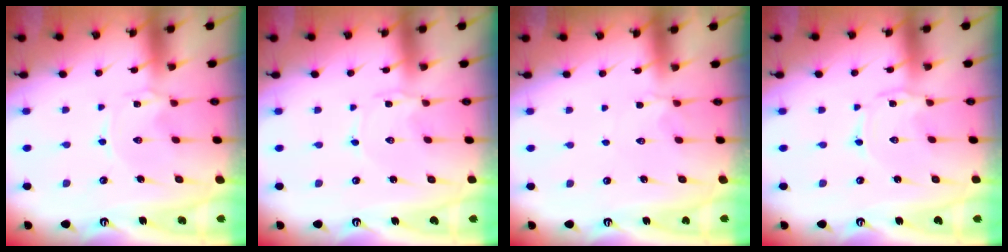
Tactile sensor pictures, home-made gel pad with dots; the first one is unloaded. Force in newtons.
{"total": 1.3, "press": 1.3, "slide": 0.2}
{"total": 2.2, "press": 2.1, "slide": 0.7}
{"total": 0.8, "press": 0.8, "slide": 0.2}